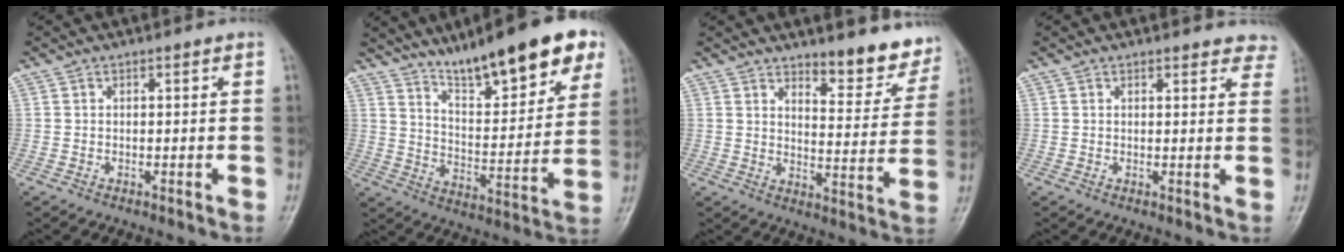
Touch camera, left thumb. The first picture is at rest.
{"total": 19.5, "force": [13.0, 4.8, 13.7], "torque": [-0.168, -0.056, 0.207]}
{"total": 10.1, "force": [8.5, 3.1, 4.5], "torque": [-0.025, -0.071, 0.110]}
{"total": 5.2, "force": [4.7, 1.8, 0.9], "torque": [0.027, -0.019, 0.032]}